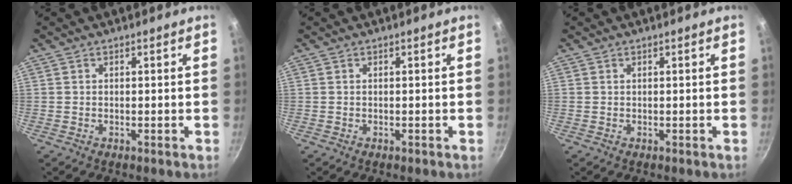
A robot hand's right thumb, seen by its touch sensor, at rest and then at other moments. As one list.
[{"total": 0.0}, {"total": 0.0}]